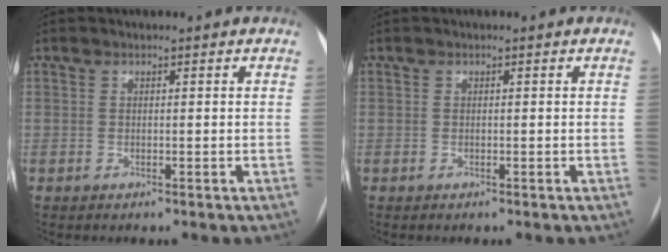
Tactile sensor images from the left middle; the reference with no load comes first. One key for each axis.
{"total": 0.0}